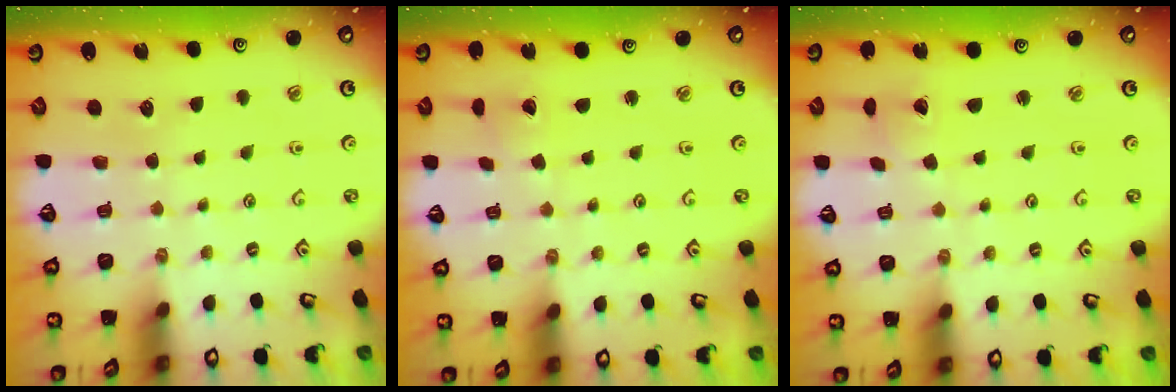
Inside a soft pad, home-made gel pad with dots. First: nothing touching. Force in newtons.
{"total": 1.2, "press": 1.2, "slide": 0.0}
{"total": 0.6, "press": 0.6, "slide": 0.1}